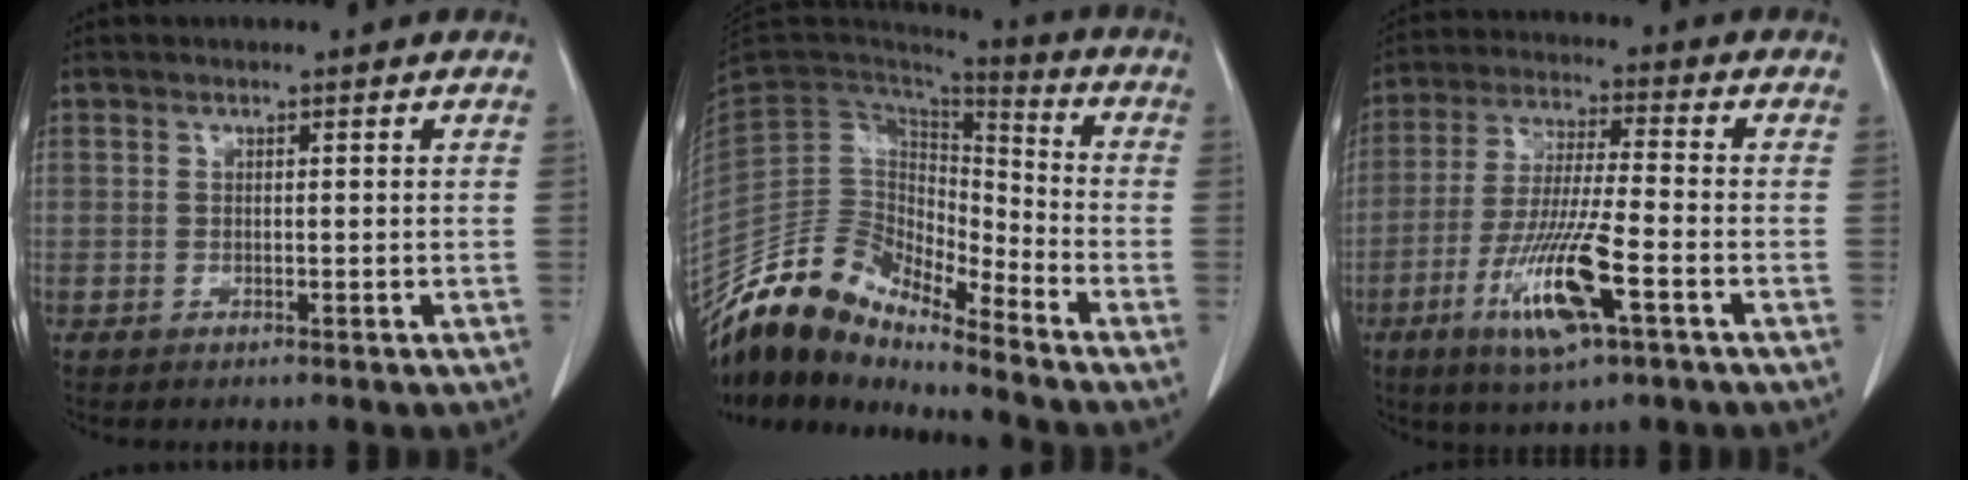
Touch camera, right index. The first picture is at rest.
{"total": 14.2, "force": [-12.7, 3.8, 5.1], "torque": [-0.086, 0.047, -0.242]}
{"total": 12.8, "force": [-5.4, 1.3, 11.5], "torque": [-0.228, -0.021, -0.098]}